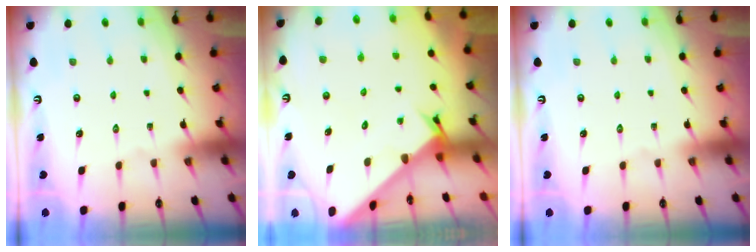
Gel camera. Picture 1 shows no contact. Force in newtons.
{"total": 2.5, "press": 2.5, "slide": 0.3}
{"total": 0.0}